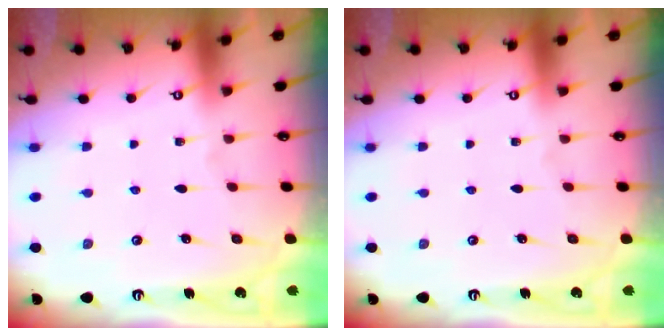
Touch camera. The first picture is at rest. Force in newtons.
{"total": 0.0}